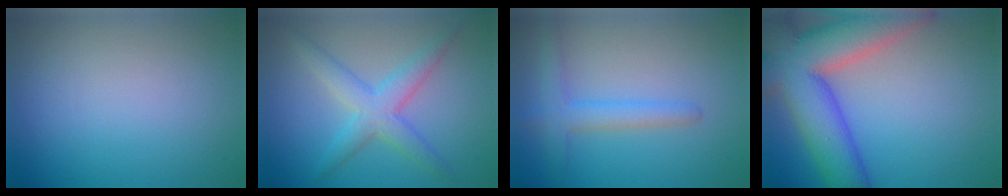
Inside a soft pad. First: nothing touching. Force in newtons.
{"total": 3.8, "press": 3.8, "slide": 0.1}
{"total": 2.8, "press": 2.8, "slide": 0.2}
{"total": 13.0, "press": 13.0, "slide": 0.9}